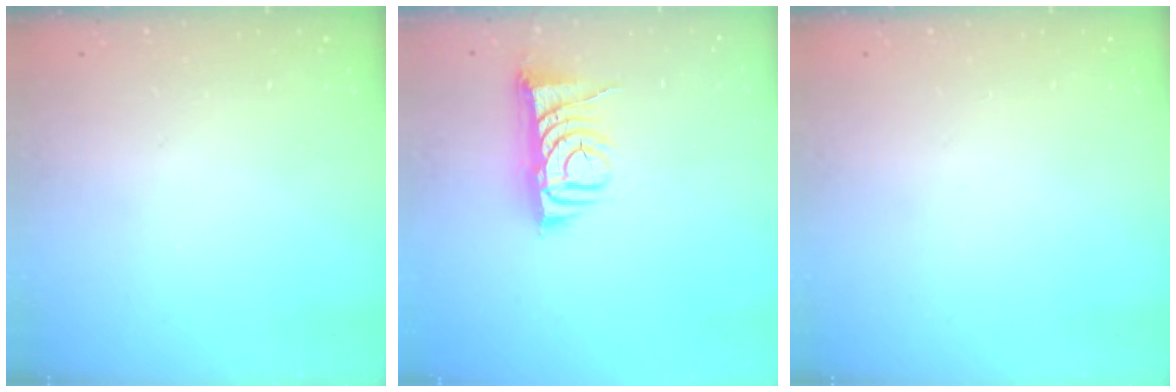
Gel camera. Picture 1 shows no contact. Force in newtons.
{"total": 8.2, "press": 8.1, "slide": 1.2}
{"total": 0.0}